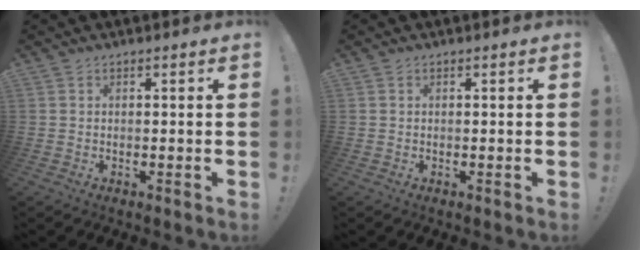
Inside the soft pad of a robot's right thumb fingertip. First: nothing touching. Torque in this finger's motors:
{"motor_torque": [-0.27, 0.29, 0.31, -0.21, -0.05]}